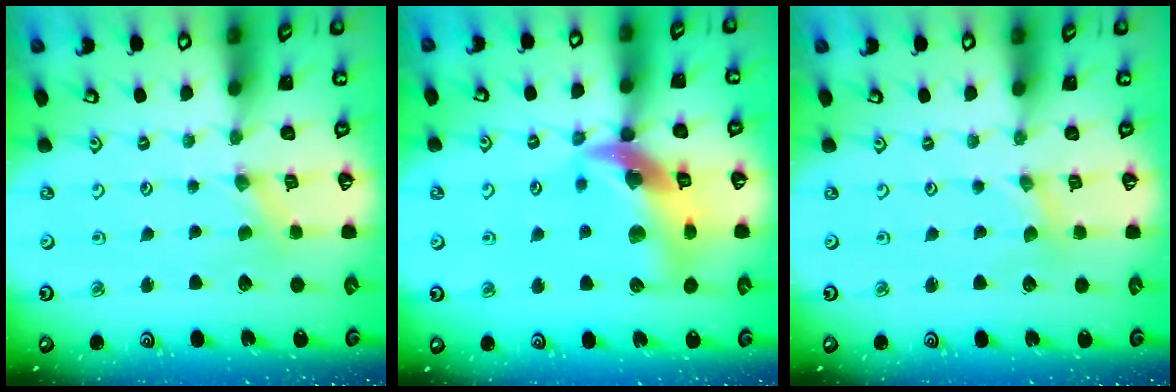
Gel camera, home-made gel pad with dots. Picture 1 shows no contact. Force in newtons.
{"total": 17.5, "press": 17.3, "slide": 2.4}
{"total": 0.0}